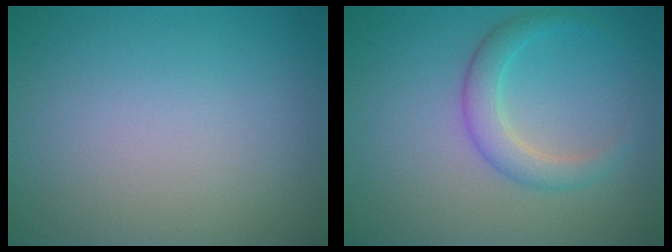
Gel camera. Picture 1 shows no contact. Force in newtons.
{"total": 2.8, "press": 2.8, "slide": 0.0}